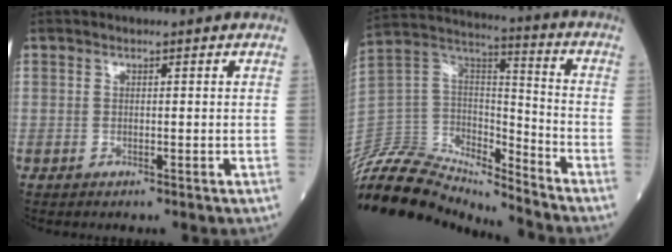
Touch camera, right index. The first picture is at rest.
{"total": 18.9, "force": [-18.2, 3.4, 3.8], "torque": [-0.074, 0.058, -0.322]}